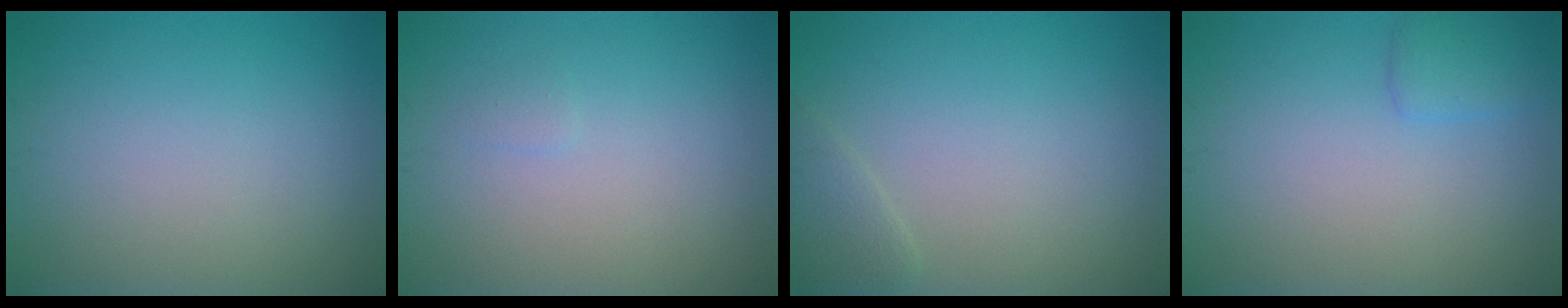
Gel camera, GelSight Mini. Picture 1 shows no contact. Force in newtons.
{"total": 0.5, "press": 0.5, "slide": 0.1}
{"total": 1.4, "press": 1.4, "slide": 0.1}
{"total": 1.6, "press": 1.6, "slide": 0.1}